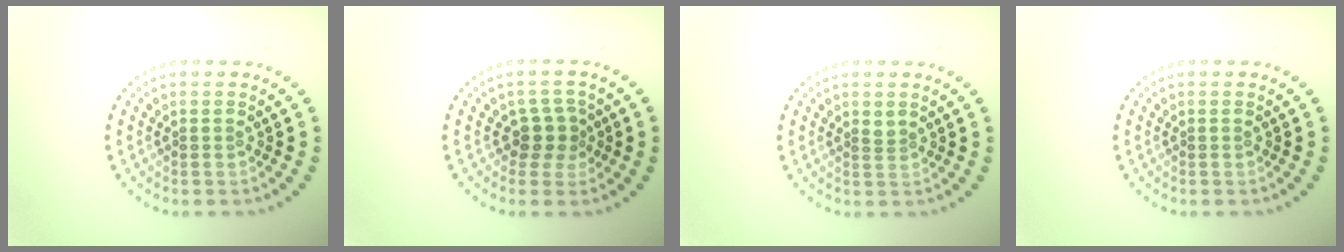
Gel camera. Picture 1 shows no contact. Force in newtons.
{"total": 2.2, "press": 1.8, "slide": 1.3}
{"total": 0.9, "press": 0.5, "slide": 0.7}
{"total": 0.0}